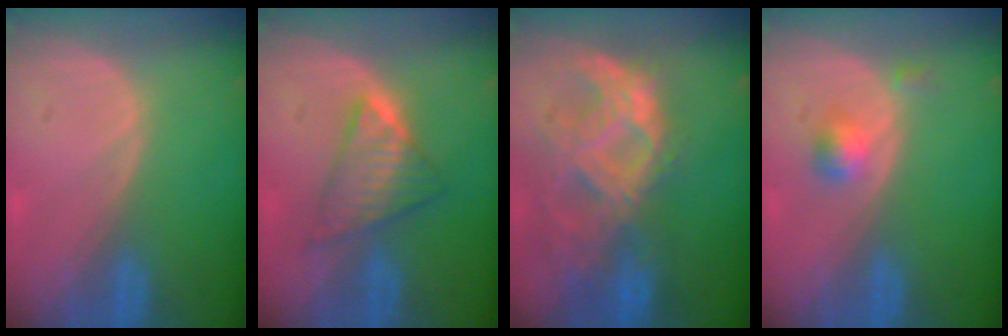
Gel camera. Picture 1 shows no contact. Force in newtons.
{"total": 5.9, "press": 5.9, "slide": 0.7}
{"total": 11.0, "press": 9.3, "slide": 5.7}
{"total": 2.6, "press": 2.4, "slide": 1.1}